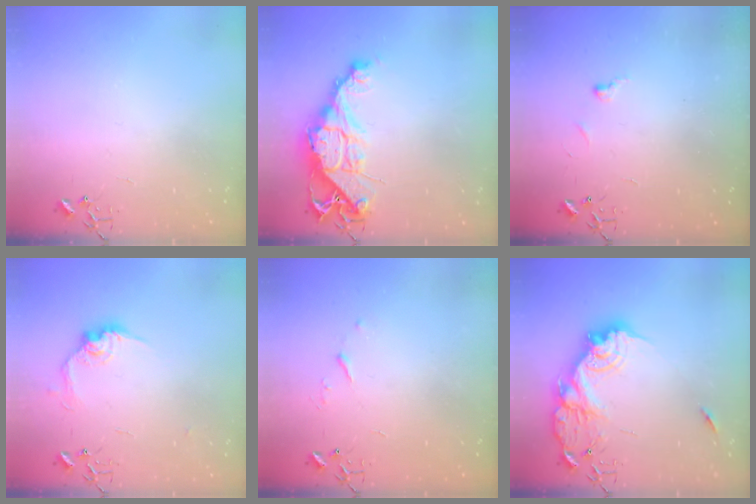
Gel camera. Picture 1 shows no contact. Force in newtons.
{"total": 14.7, "press": 14.6, "slide": 1.4}
{"total": 4.3, "press": 4.2, "slide": 0.7}
{"total": 11.3, "press": 11.3, "slide": 0.6}
{"total": 3.9, "press": 3.8, "slide": 0.6}
{"total": 20.2, "press": 20.2, "slide": 1.6}